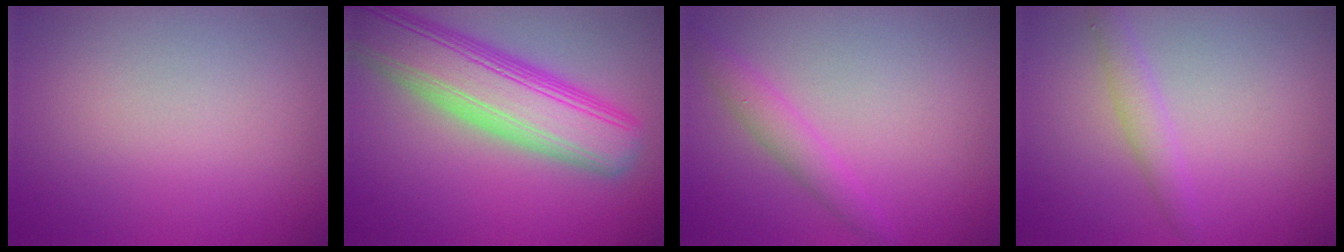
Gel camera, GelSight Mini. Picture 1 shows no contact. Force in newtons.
{"total": 9.9, "press": 9.9, "slide": 0.5}
{"total": 2.1, "press": 2.1, "slide": 0.1}
{"total": 1.9, "press": 1.9, "slide": 0.1}